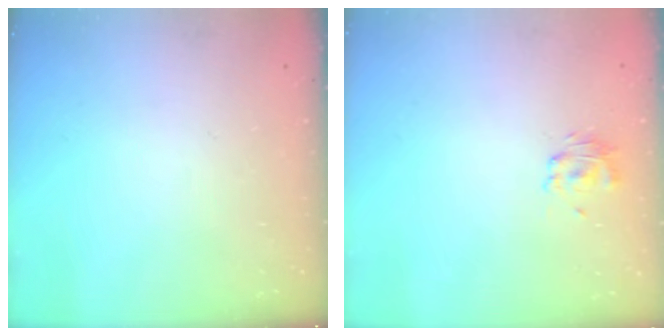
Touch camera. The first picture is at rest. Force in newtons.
{"total": 2.9, "press": 2.8, "slide": 0.8}